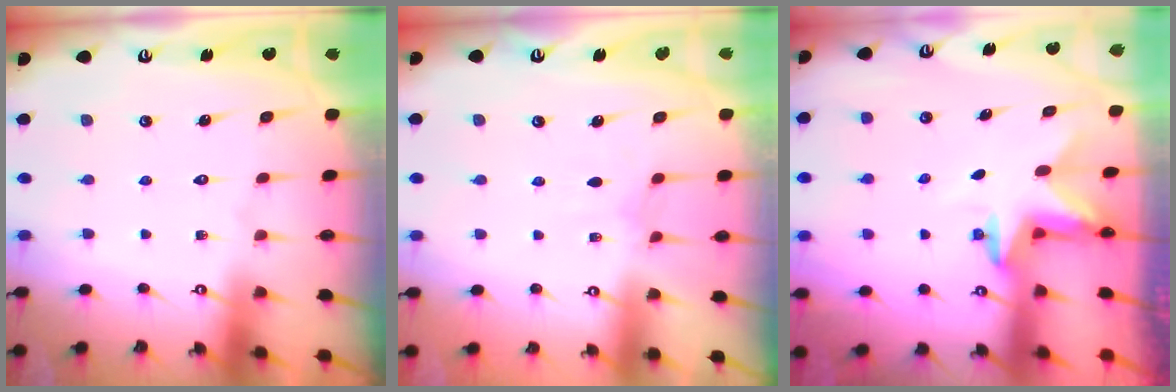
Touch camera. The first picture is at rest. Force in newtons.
{"total": 3.2, "press": 3.2, "slide": 0.5}
{"total": 2.4, "press": 2.4, "slide": 0.4}